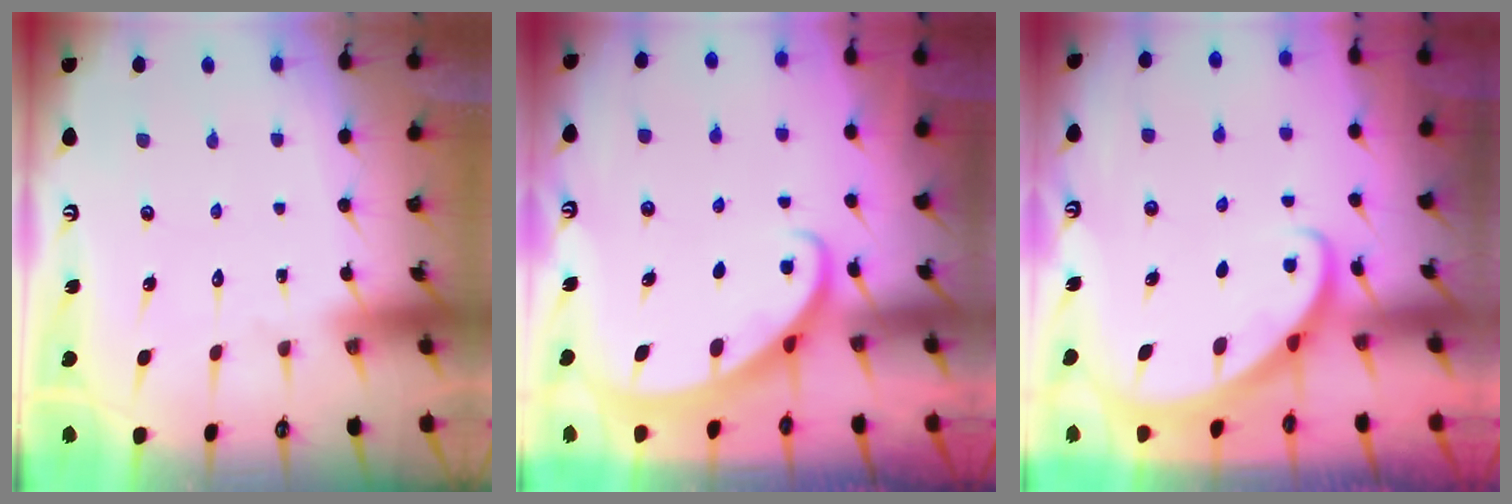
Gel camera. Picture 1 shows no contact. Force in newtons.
{"total": 2.3, "press": 2.3, "slide": 0.2}
{"total": 2.4, "press": 2.3, "slide": 0.3}